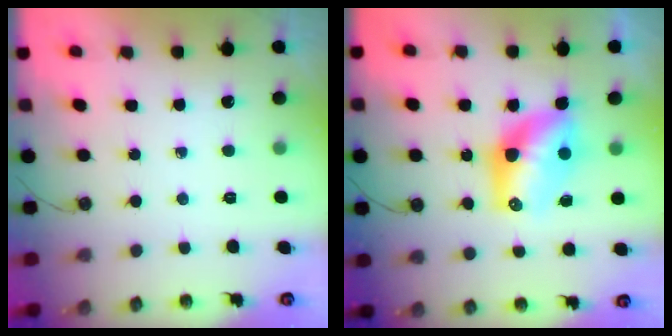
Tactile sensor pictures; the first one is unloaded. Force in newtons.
{"total": 11.9, "press": 11.3, "slide": 3.6}